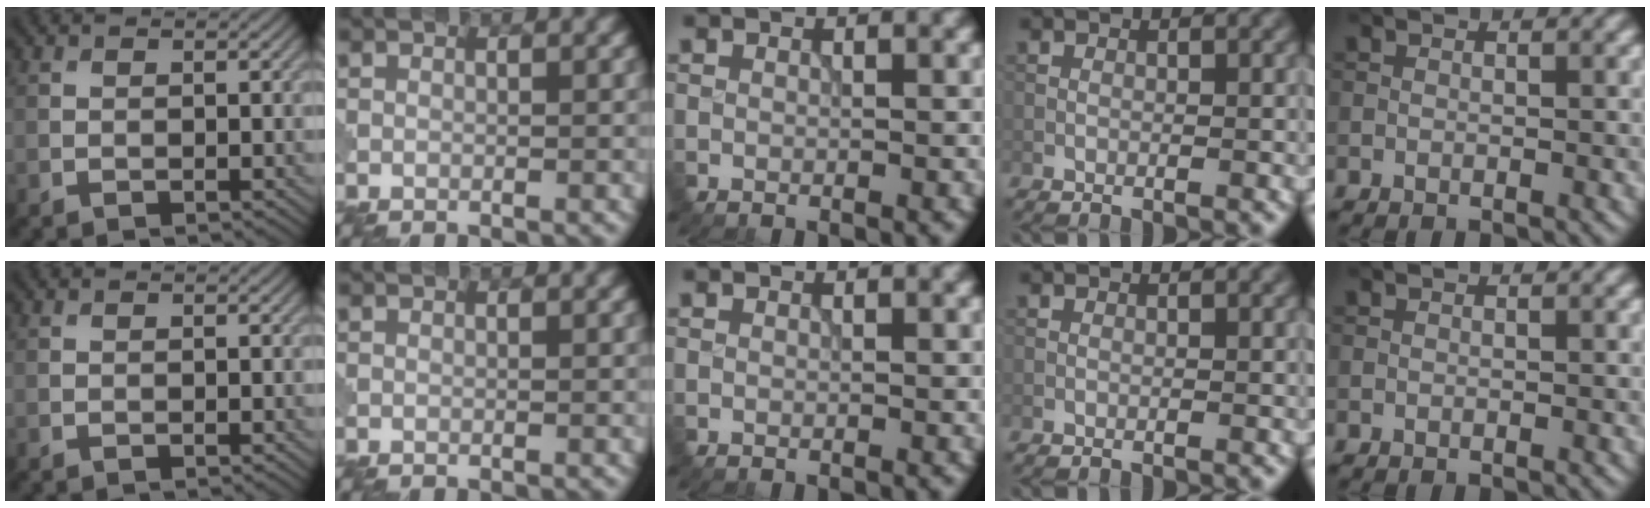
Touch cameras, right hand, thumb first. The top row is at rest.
{}